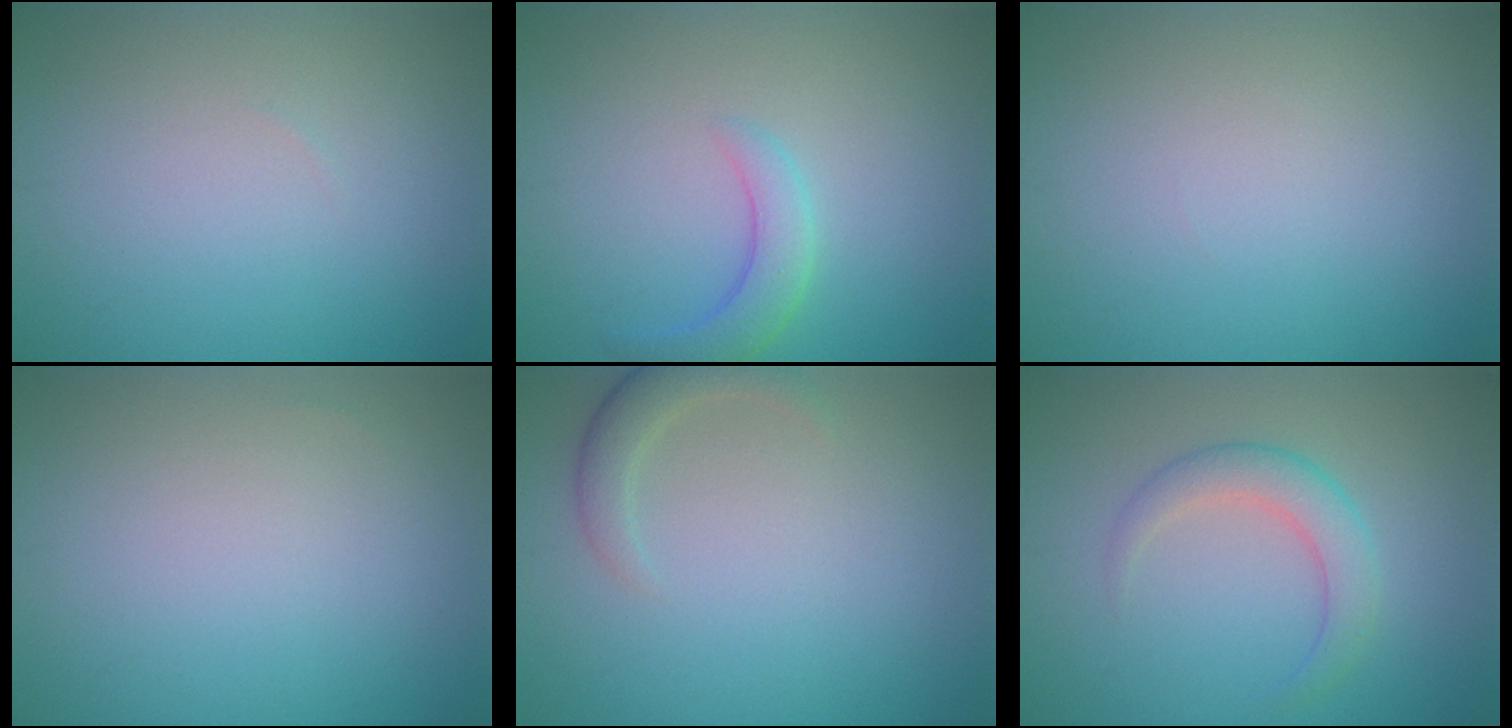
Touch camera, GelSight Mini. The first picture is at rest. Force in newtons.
{"total": 2.6, "press": 2.6, "slide": 0.1}
{"total": 0.0}
{"total": 0.0}
{"total": 2.2, "press": 2.2, "slide": 0.2}
{"total": 2.8, "press": 2.8, "slide": 0.1}